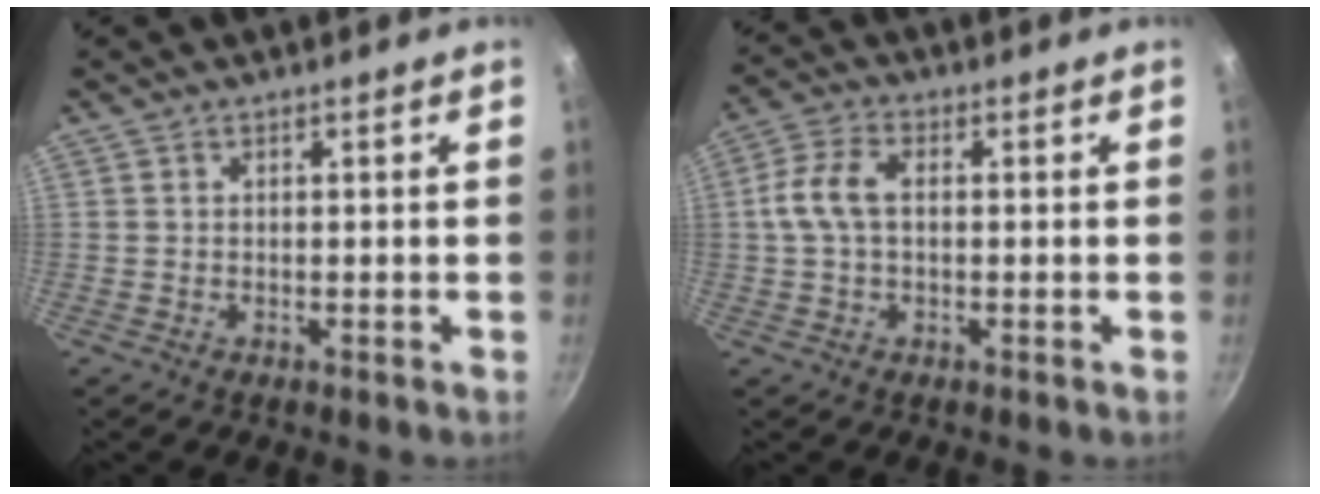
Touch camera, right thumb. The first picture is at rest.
{"total": 6.9, "force": [0.4, 4.1, 5.5], "torque": [-0.122, 0.021, 0.003]}